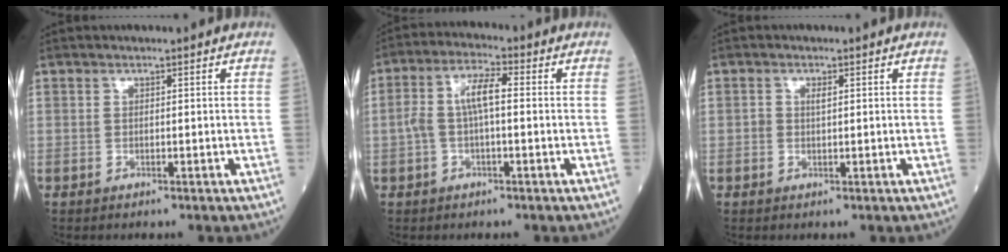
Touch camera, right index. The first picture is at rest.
{"total": 6.0, "force": [0.1, 1.7, 5.8], "torque": [-0.125, 0.024, -0.001]}
{"total": 1.0, "force": [0.2, 0.5, 0.9], "torque": [-0.020, 0.002, 0.004]}